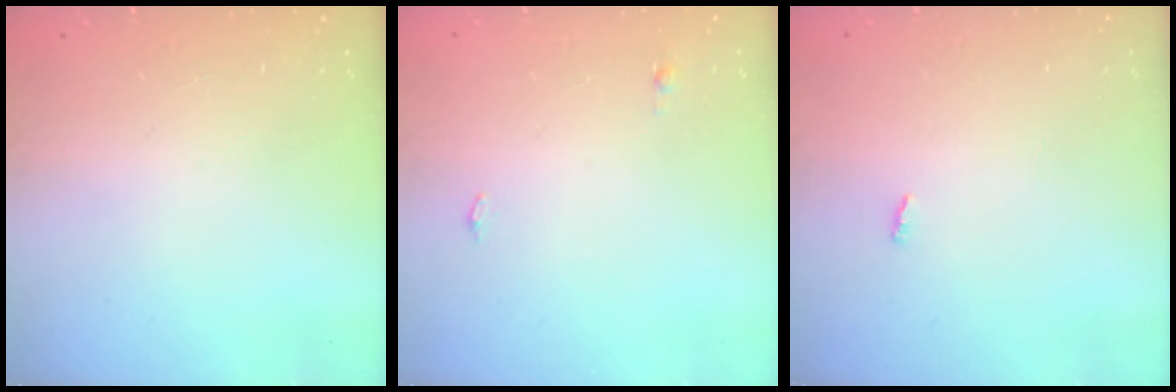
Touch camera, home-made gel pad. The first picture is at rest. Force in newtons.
{"total": 7.6, "press": 3.3, "slide": 6.8}
{"total": 1.9, "press": 1.9, "slide": 0.2}